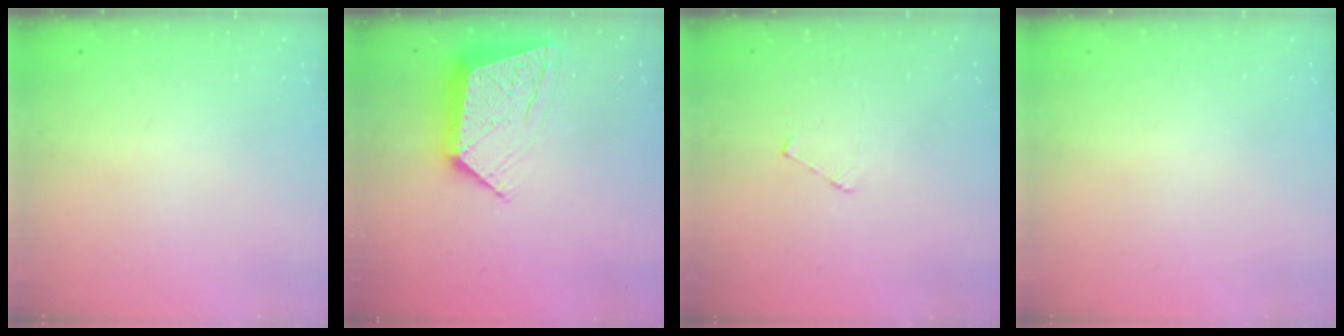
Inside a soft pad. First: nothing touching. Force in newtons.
{"total": 12.8, "press": 12.8, "slide": 0.9}
{"total": 2.6, "press": 2.6, "slide": 0.3}
{"total": 0.0}